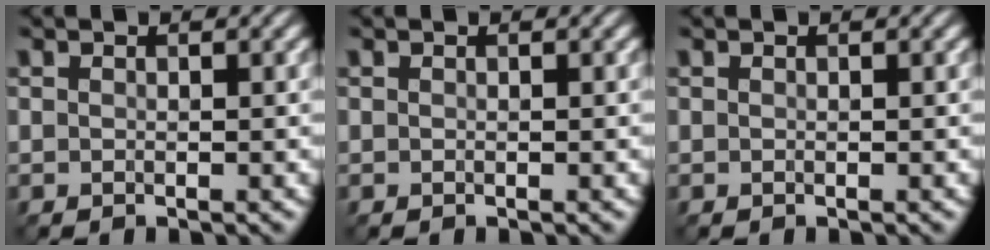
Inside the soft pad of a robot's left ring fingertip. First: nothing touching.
{"total": 0.0}
{"total": 0.0}